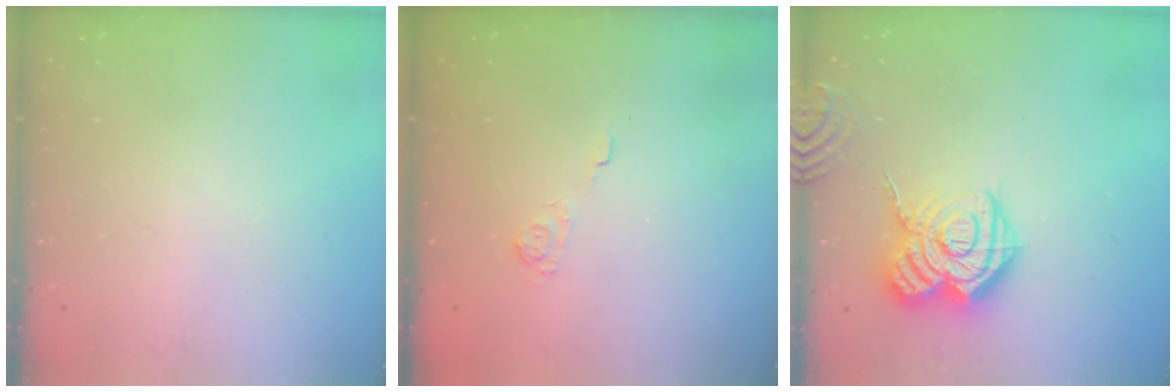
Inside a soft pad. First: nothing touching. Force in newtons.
{"total": 2.2, "press": 1.7, "slide": 1.4}
{"total": 17.2, "press": 17.2, "slide": 1.5}